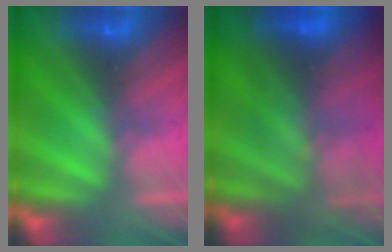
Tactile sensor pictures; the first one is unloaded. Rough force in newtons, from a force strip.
{"total": 5.5}